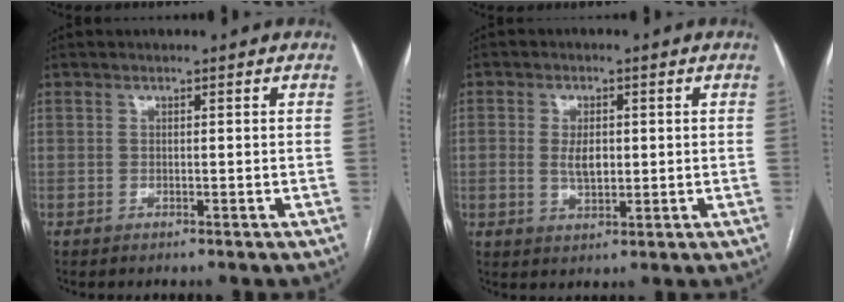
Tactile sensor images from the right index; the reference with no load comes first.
{"total": 4.3, "force": [0.3, 2.4, 3.5], "torque": [-0.072, 0.005, 0.014]}